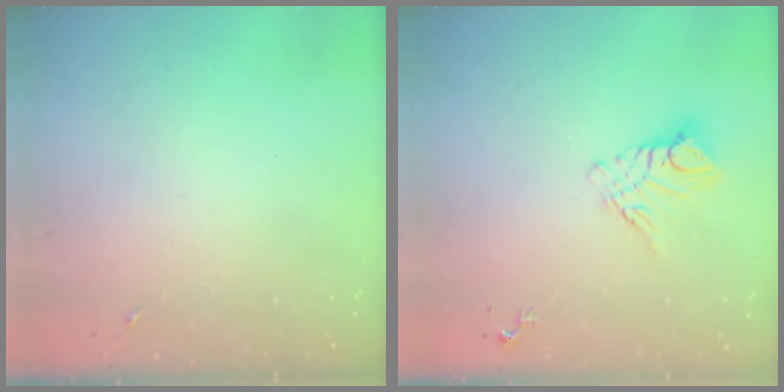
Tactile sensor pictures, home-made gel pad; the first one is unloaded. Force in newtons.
{"total": 9.8, "press": 9.7, "slide": 0.8}